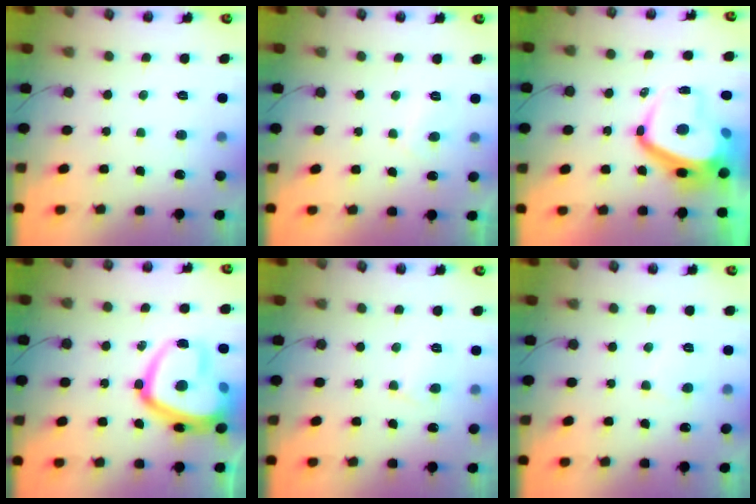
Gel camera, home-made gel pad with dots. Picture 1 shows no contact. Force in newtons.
{"total": 1.8, "press": 1.6, "slide": 0.8}
{"total": 8.4, "press": 8.4, "slide": 1.1}
{"total": 19.2, "press": 19.1, "slide": 1.5}
{"total": 3.5, "press": 3.5, "slide": 0.2}
{"total": 2.9, "press": 2.9, "slide": 0.3}